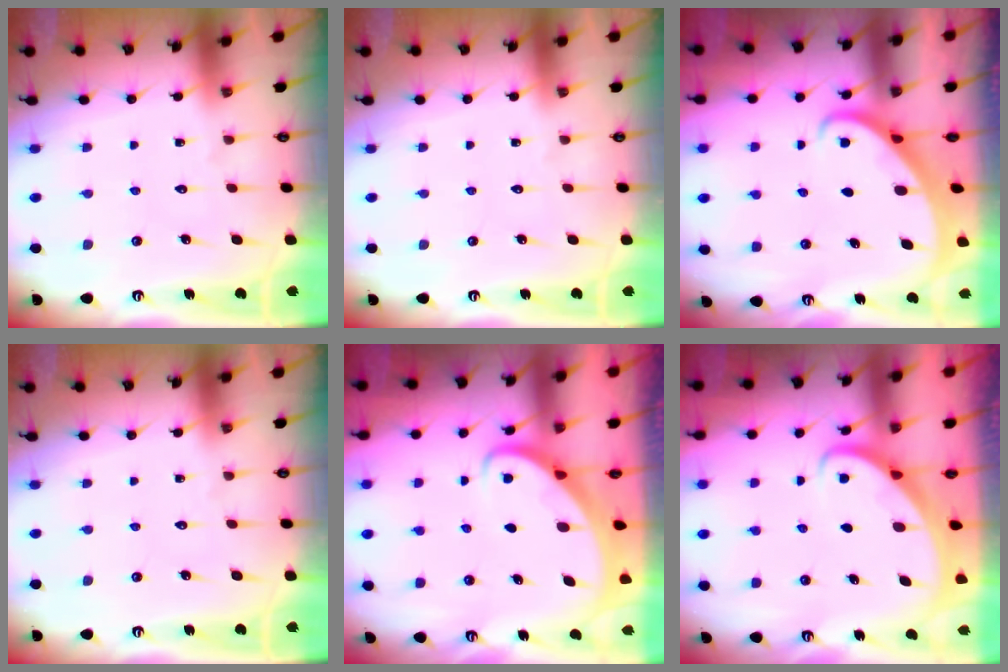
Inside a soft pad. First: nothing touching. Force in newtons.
{"total": 0.0}
{"total": 2.5, "press": 2.5, "slide": 0.2}
{"total": 0.0}
{"total": 2.6, "press": 2.6, "slide": 0.3}
{"total": 2.3, "press": 2.3, "slide": 0.3}